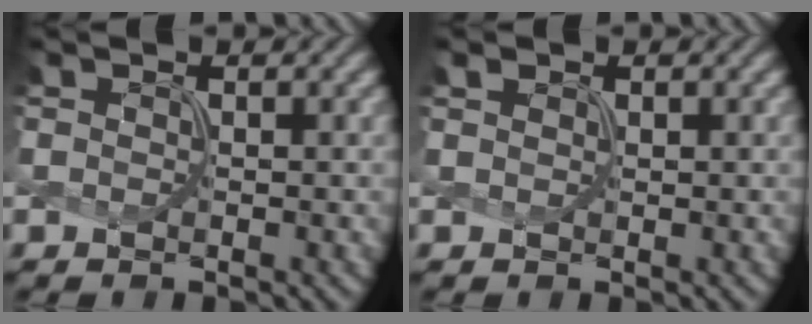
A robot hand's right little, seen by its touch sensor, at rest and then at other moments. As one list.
[{"total": 0.7, "force": [0.5, 0.4, 0.2], "torque": [-0.007, 0.000, 0.012]}]